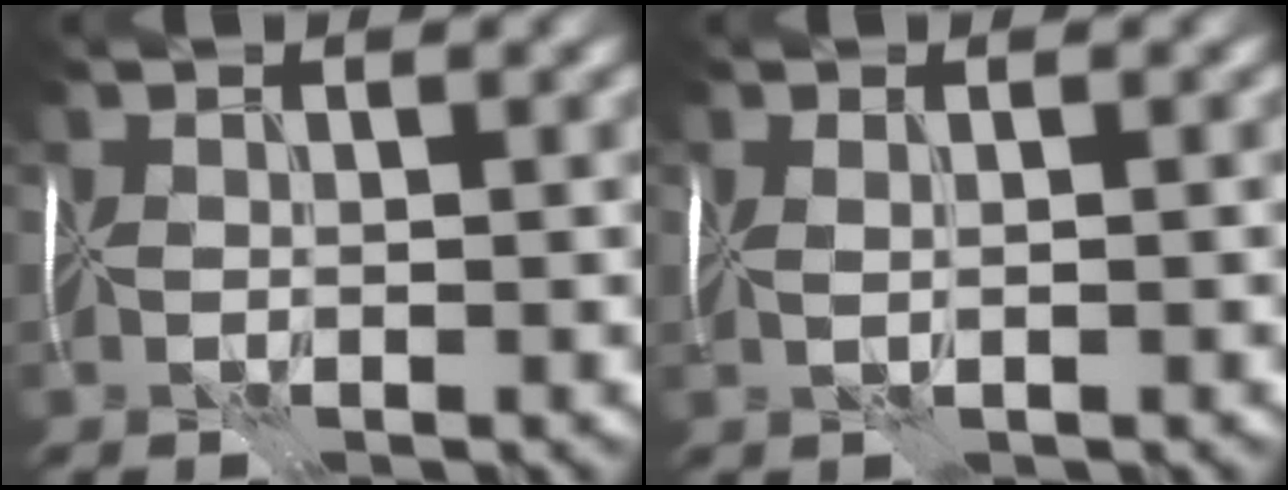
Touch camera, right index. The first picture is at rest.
{"total": 0.6, "force": [0.1, -0.6, 0.2], "torque": [-0.002, 0.003, 0.009]}